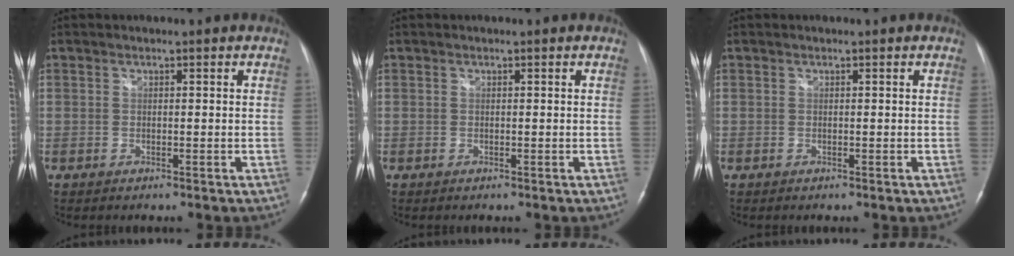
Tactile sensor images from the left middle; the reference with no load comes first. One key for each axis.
{"total": 0.0}
{"total": 0.0}